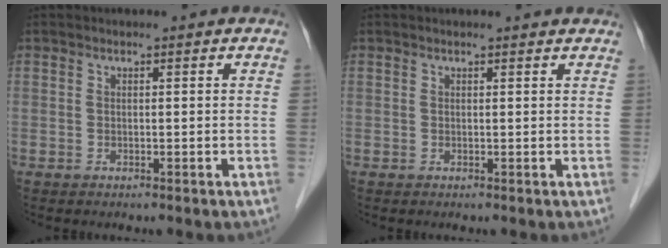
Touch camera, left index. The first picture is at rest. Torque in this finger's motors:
{"motor_torque": [0.28, -0.40, 0.04, 0.01]}